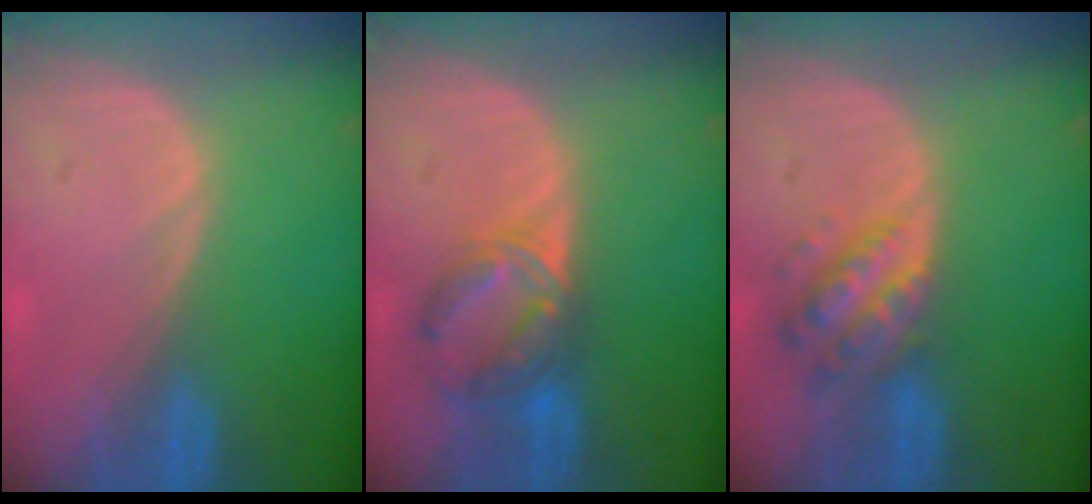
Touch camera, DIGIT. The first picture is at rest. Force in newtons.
{"total": 6.9, "press": 6.3, "slide": 2.8}
{"total": 6.3, "press": 5.7, "slide": 2.7}